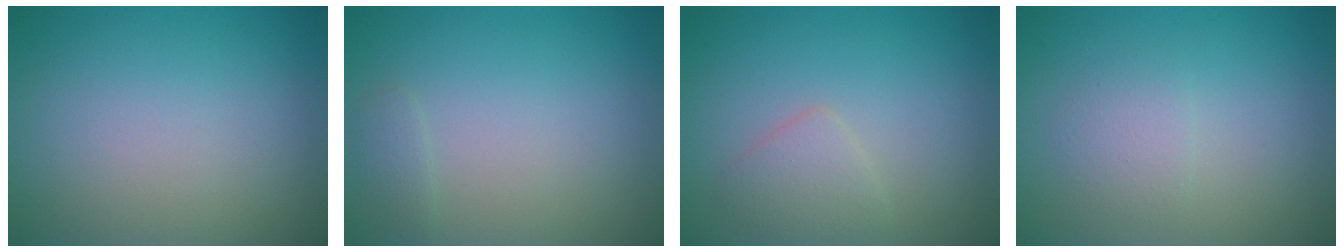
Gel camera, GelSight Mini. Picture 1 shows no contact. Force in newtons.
{"total": 0.9, "press": 0.9, "slide": 0.0}
{"total": 1.8, "press": 1.8, "slide": 0.1}
{"total": 1.6, "press": 1.6, "slide": 0.0}